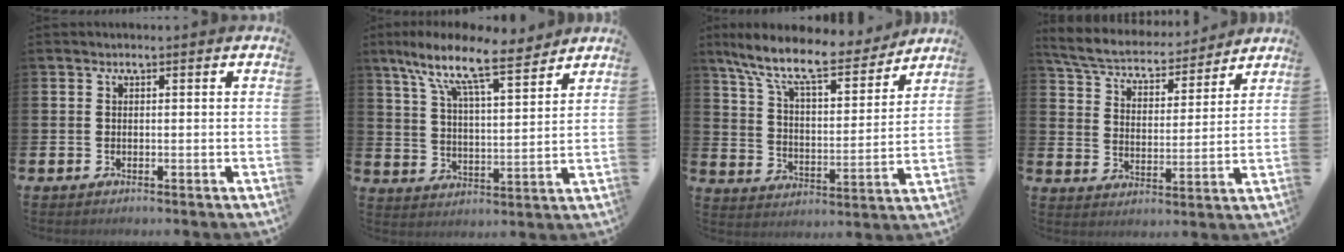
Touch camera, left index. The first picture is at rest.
{"total": 10.9, "force": [8.9, 2.3, 5.9], "torque": [-0.133, -0.049, 0.151]}
{"total": 11.1, "force": [9.3, 2.7, 5.4], "torque": [-0.137, -0.054, 0.158]}
{"total": 6.2, "force": [5.9, 1.4, 1.4], "torque": [-0.059, -0.043, 0.101]}